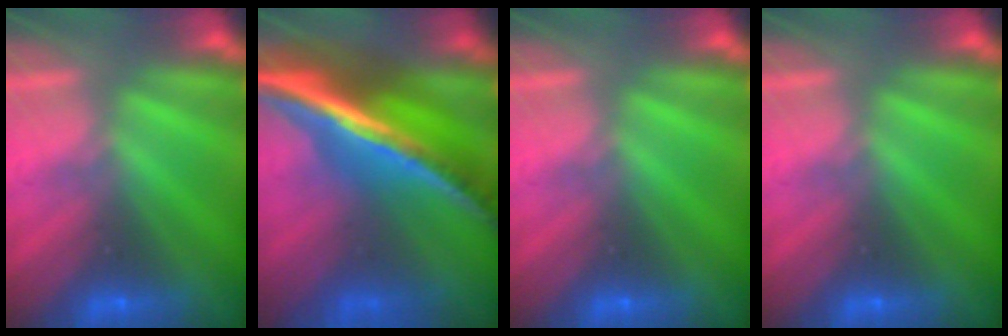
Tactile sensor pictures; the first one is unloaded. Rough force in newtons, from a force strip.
{"total": 6.3}
{"total": 0.0}
{"total": 0.0}